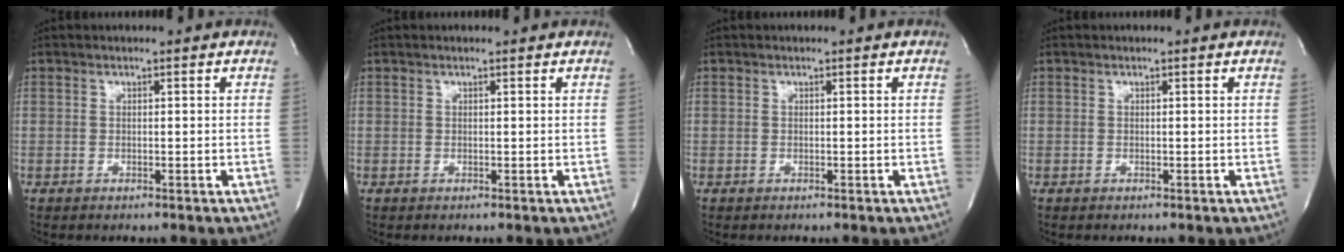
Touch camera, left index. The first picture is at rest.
{"total": 0.7, "force": [0.7, 0.0, 0.2], "torque": [-0.007, 0.005, 0.010]}
{"total": 0.0}
{"total": 0.0}